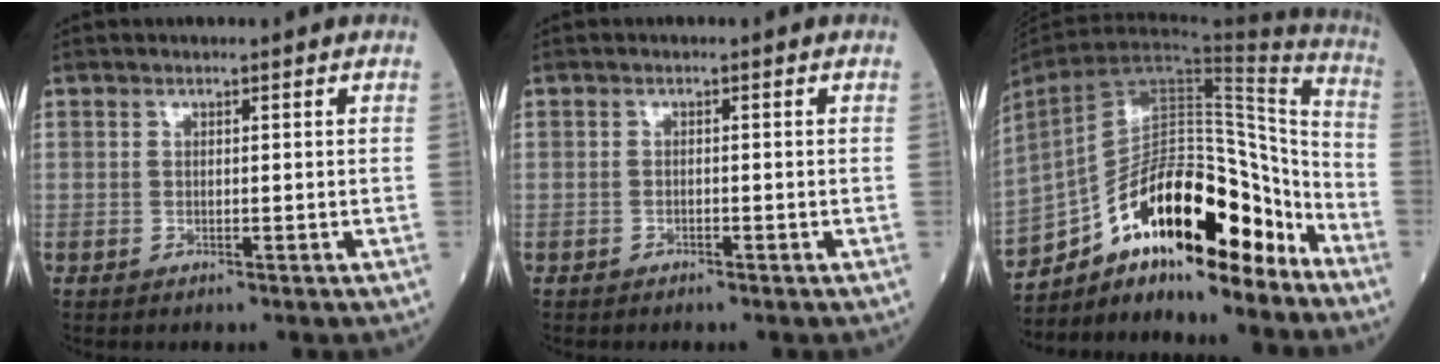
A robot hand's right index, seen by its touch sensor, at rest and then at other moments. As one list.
[{"total": 0.0}, {"total": 23.5, "force": [-15.8, 7.7, 15.6], "torque": [-0.269, 0.027, -0.255]}]